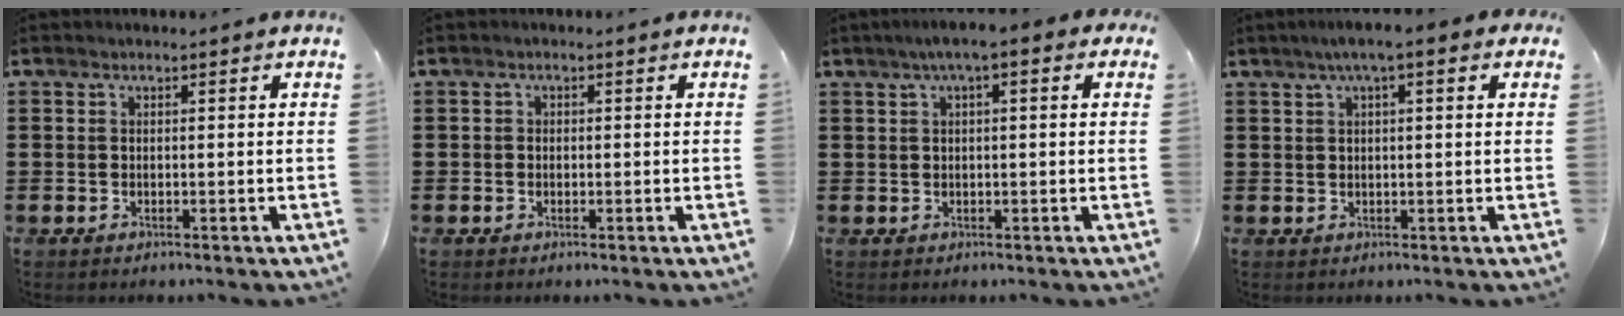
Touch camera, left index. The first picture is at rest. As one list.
[{"total": 0.7, "force": [-0.3, 0.7, 0.1], "torque": [-0.003, 0.003, -0.006]}, {"total": 2.6, "force": [0.7, 0.5, 2.5], "torque": [-0.046, 0.004, 0.010]}, {"total": 3.4, "force": [1.6, 0.4, 3.0], "torque": [-0.059, 0.004, 0.026]}]